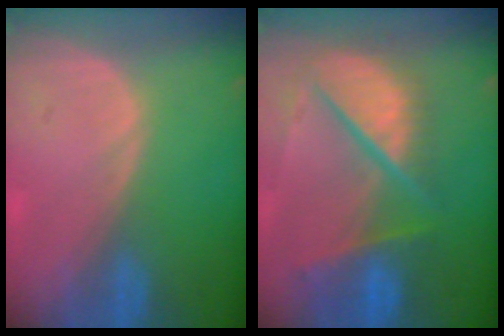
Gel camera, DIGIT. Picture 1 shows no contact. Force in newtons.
{"total": 11.0, "press": 9.1, "slide": 6.2}